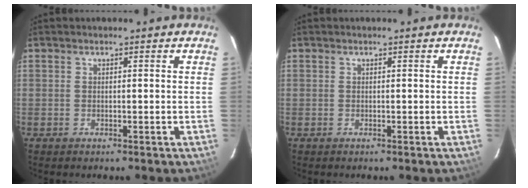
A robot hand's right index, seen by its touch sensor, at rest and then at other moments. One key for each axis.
{"total": 0.0}